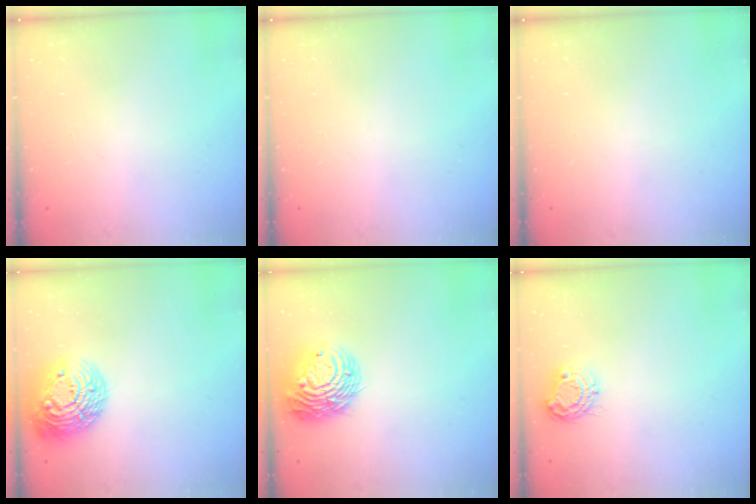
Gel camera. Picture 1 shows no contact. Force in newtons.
{"total": 0.0}
{"total": 0.0}
{"total": 15.9, "press": 15.9, "slide": 1.0}
{"total": 12.5, "press": 12.4, "slide": 1.5}
{"total": 8.4, "press": 8.3, "slide": 0.7}